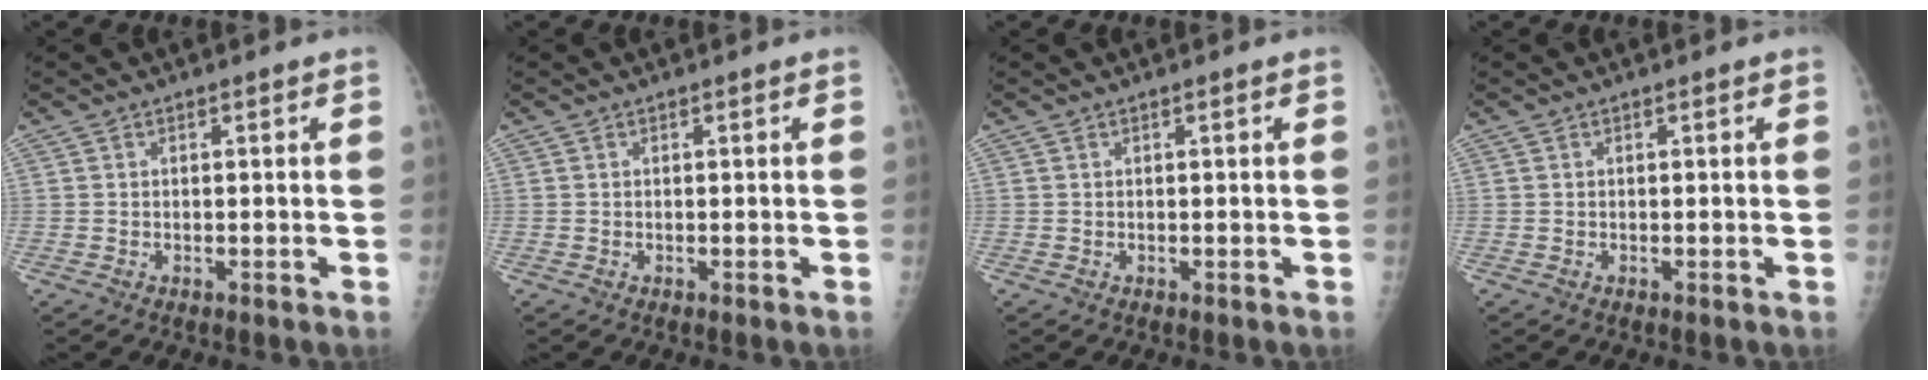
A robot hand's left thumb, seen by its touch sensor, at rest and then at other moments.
{"total": 0.0}
{"total": 0.0}
{"total": 0.0}